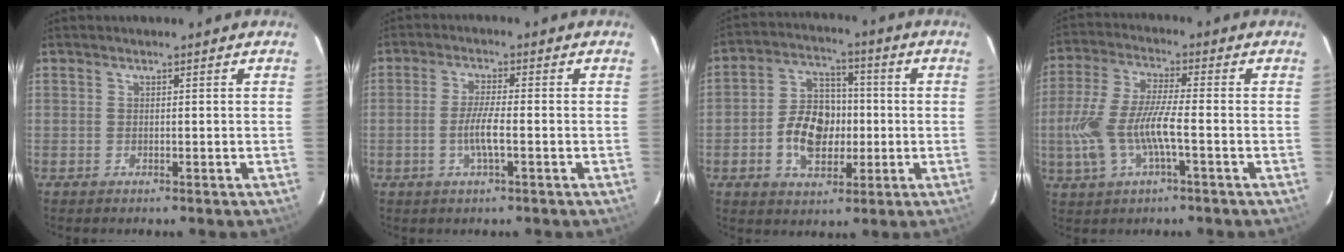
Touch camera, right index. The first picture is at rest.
{"total": 4.7, "force": [-1.4, 0.3, 4.5], "torque": [-0.087, -0.005, -0.028]}
{"total": 11.3, "force": [-2.2, 7.8, 7.9], "torque": [-0.156, 0.023, -0.032]}
{"total": 11.8, "force": [-3.0, 2.8, 11.1], "torque": [-0.242, -0.005, -0.054]}